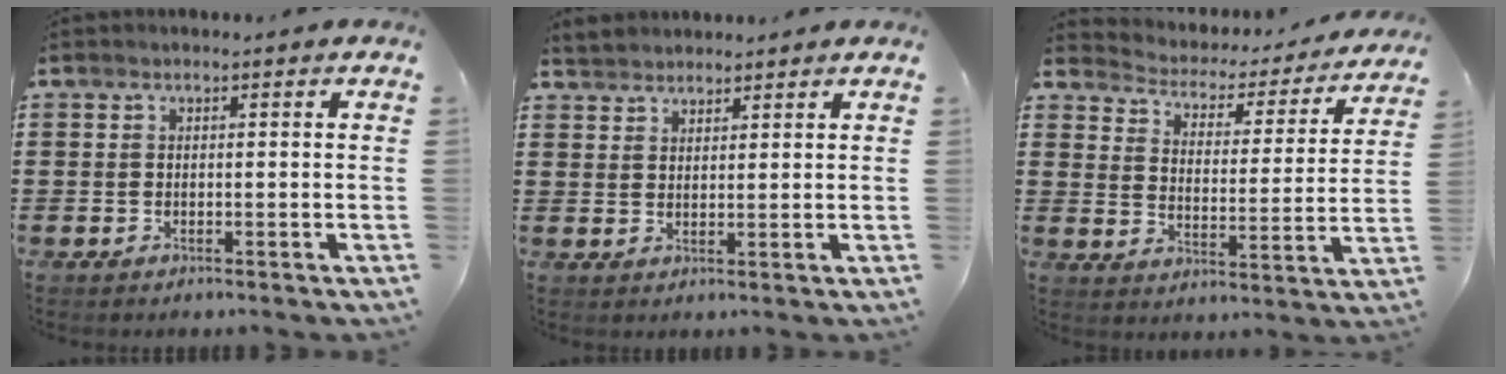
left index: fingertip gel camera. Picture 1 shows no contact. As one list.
[{"total": 2.4, "force": [2.3, 0.5, -0.4], "torque": [0.001, 0.000, 0.046]}, {"total": 2.6, "force": [2.4, 0.9, 0.0], "torque": [-0.021, -0.026, 0.030]}]